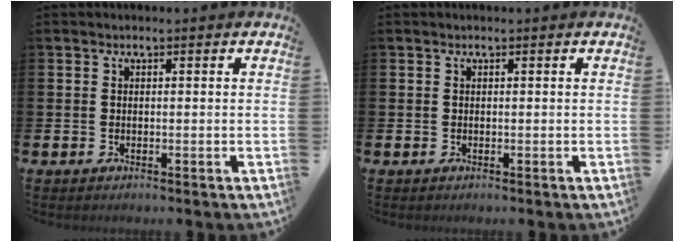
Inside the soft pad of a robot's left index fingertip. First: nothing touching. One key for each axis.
{"total": 0.0}